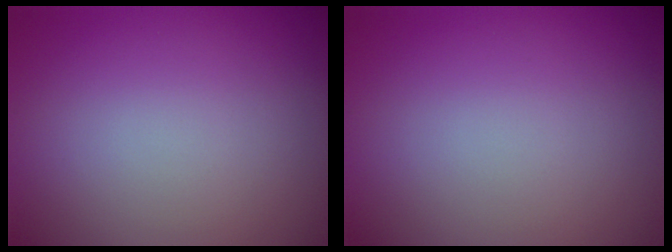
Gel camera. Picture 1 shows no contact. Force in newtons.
{"total": 0.0}